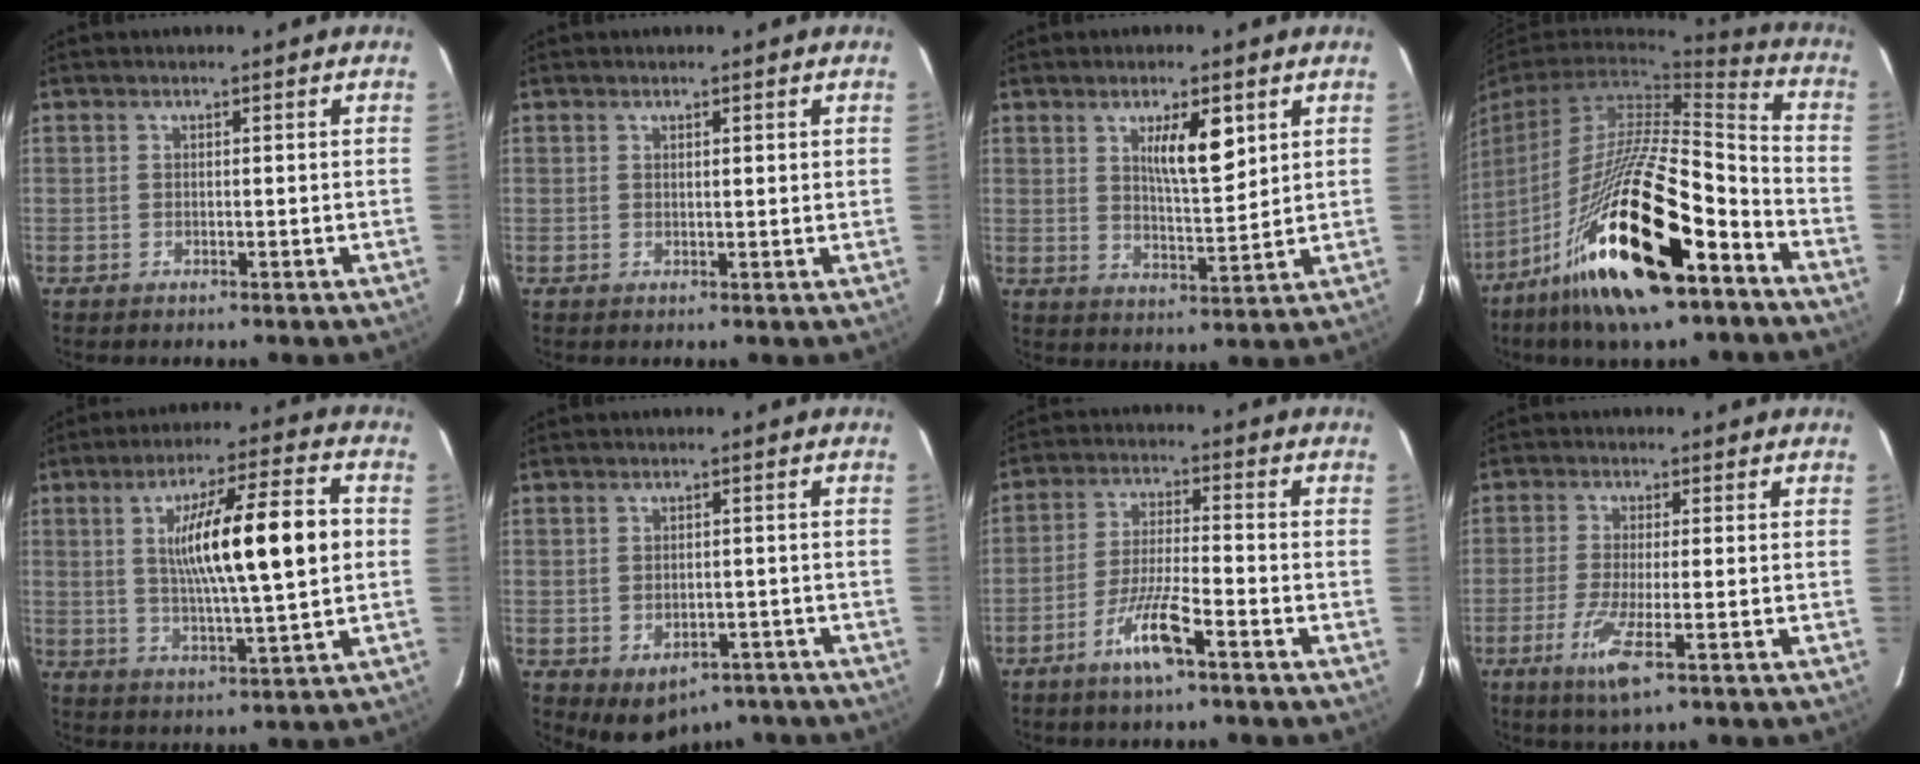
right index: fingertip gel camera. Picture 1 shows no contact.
{"total": 1.1, "force": [0.7, 0.2, 0.8], "torque": [-0.017, 0.002, 0.011]}
{"total": 7.3, "force": [3.3, 1.6, 6.3], "torque": [-0.106, -0.006, 0.057]}
{"total": 26.6, "force": [-14.8, 5.1, 21.6], "torque": [-0.405, -0.048, -0.263]}
{"total": 15.7, "force": [1.9, 1.3, 15.6], "torque": [-0.255, 0.012, 0.032]}
{"total": 6.7, "force": [-4.2, 4.5, 2.7], "torque": [-0.038, 0.009, -0.048]}
{"total": 7.8, "force": [-4.5, 0.5, 6.3], "torque": [-0.125, -0.006, -0.085]}
{"total": 6.1, "force": [-2.9, 0.2, 5.4], "torque": [-0.107, -0.018, -0.053]}